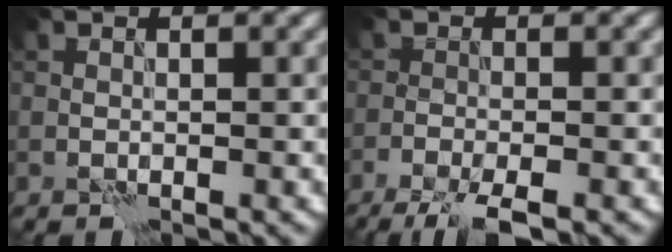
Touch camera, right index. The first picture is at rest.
{"total": 4.7, "force": [-3.4, 0.9, 3.1], "torque": [-0.057, -0.017, -0.063]}